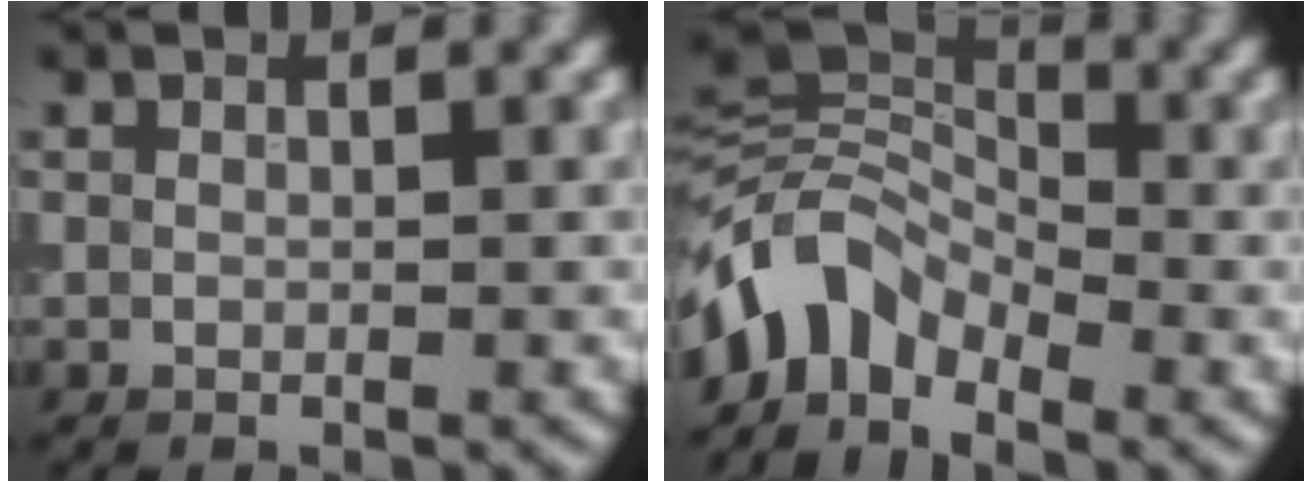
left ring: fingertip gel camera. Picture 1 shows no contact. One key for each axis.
{"total": 5.9, "fx": -3.5, "fy": 3.7, "fz": 3.1, "tx": -0.047, "ty": 0.003, "tz": -0.081}